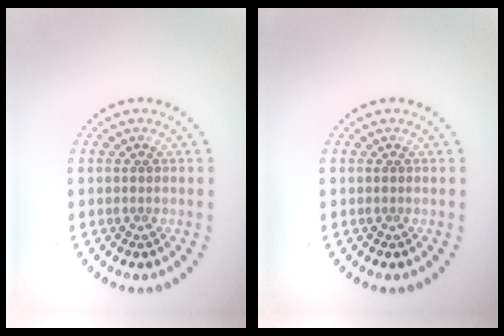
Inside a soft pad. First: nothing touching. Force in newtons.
{"total": 0.0}